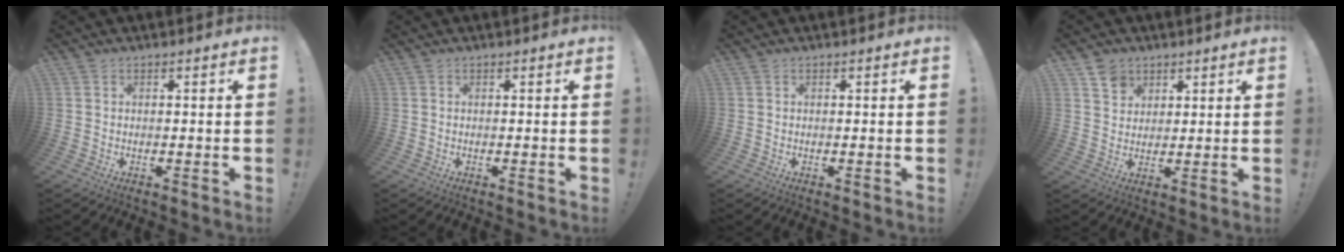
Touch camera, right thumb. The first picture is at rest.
{"total": 0.0}
{"total": 0.0}
{"total": 6.1, "force": [3.9, 4.5, 0.9], "torque": [-0.007, -0.023, 0.074]}